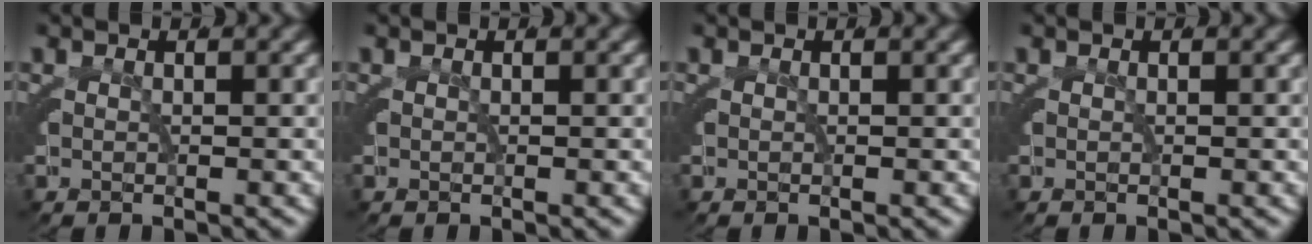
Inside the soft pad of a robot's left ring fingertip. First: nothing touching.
{"total": 0.0}
{"total": 0.0}
{"total": 0.0}